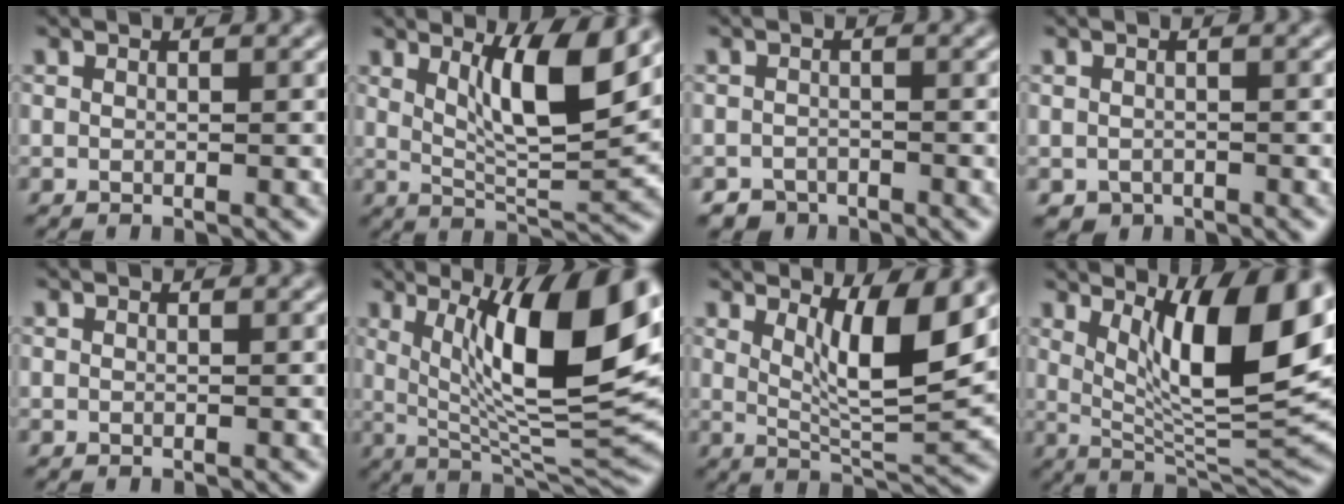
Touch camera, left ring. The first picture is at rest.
{"total": 7.0, "force": [3.1, 1.5, 6.0], "torque": [-0.095, -0.010, 0.056]}
{"total": 2.5, "force": [-2.2, 1.3, 0.1], "torque": [0.008, 0.001, -0.037]}
{"total": 1.0, "force": [-0.6, 0.7, 0.2], "torque": [0.000, -0.006, -0.010]}
{"total": 0.0}
{"total": 13.1, "force": [3.8, 3.3, 12.1], "torque": [-0.178, -0.004, 0.068]}
{"total": 6.7, "force": [2.9, 1.5, 5.9], "torque": [-0.091, -0.012, 0.051]}
{"total": 12.5, "force": [4.8, 3.5, 11.0], "torque": [-0.155, -0.003, 0.082]}